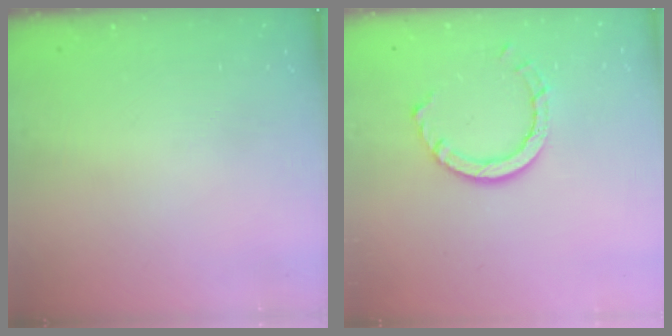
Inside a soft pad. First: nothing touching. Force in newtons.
{"total": 7.9, "press": 7.9, "slide": 0.5}